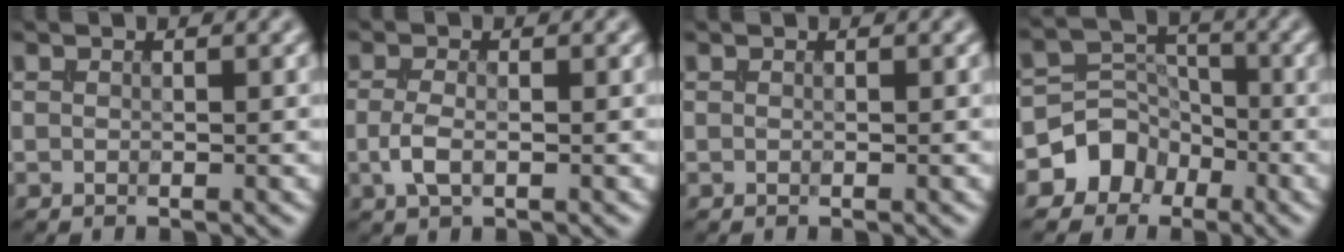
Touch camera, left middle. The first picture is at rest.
{"total": 2.2, "force": [-0.5, 1.1, 1.9], "torque": [-0.043, -0.003, -0.013]}
{"total": 0.0}
{"total": 4.3, "force": [-2.2, 3.5, 0.9], "torque": [0.008, 0.012, -0.047]}